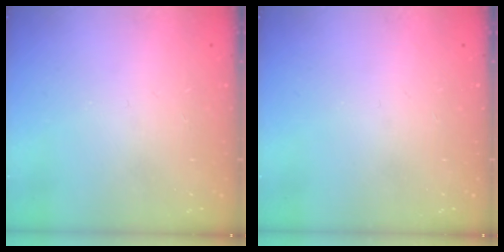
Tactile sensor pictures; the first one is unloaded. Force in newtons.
{"total": 0.0}